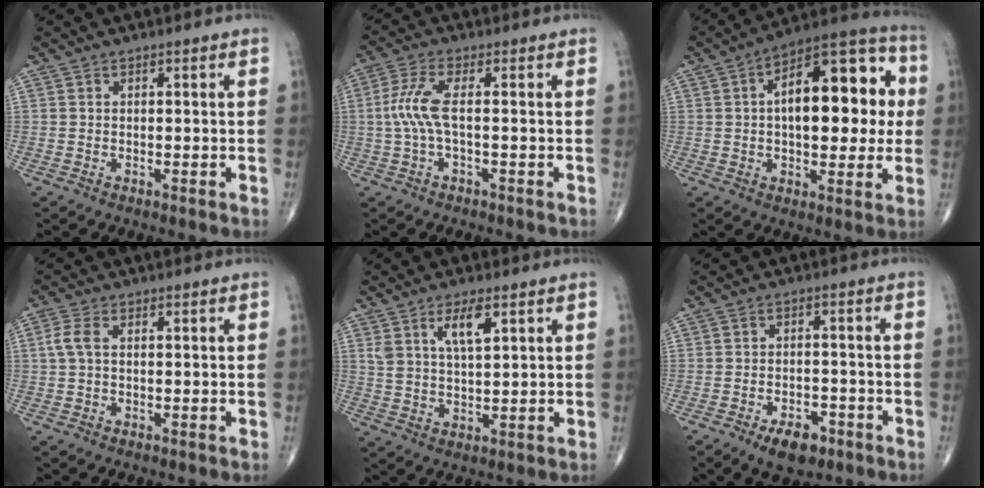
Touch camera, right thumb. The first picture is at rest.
{"total": 5.9, "force": [-0.3, 1.4, 5.8], "torque": [-0.154, 0.013, -0.011]}
{"total": 21.1, "force": [2.7, 10.2, 18.3], "torque": [-0.233, 0.028, 0.031]}
{"total": 3.2, "force": [0.4, 1.7, 2.6], "torque": [-0.071, 0.009, 0.005]}
{"total": 6.3, "force": [3.1, 2.1, 5.0], "torque": [-0.091, -0.015, 0.061]}
{"total": 6.5, "force": [-3.9, 3.3, 3.9], "torque": [-0.048, 0.017, -0.060]}